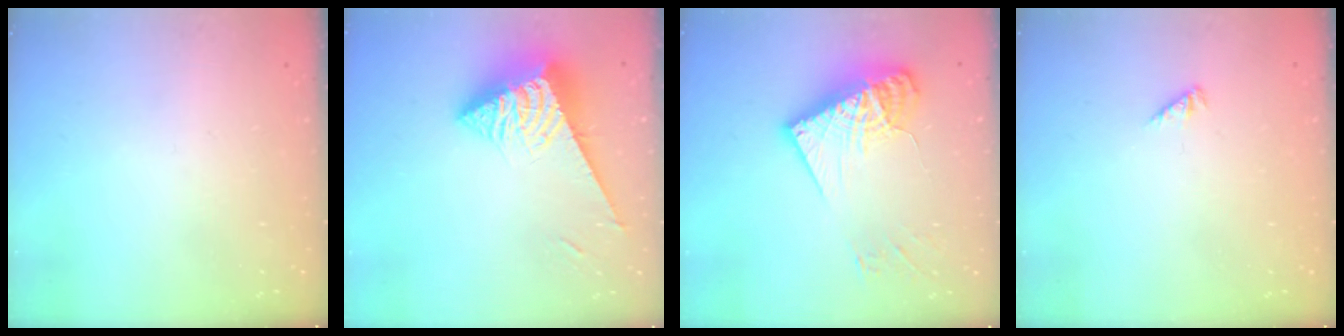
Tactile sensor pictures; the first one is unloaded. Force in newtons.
{"total": 7.2, "press": 7.1, "slide": 1.0}
{"total": 19.7, "press": 19.7, "slide": 1.6}
{"total": 1.1, "press": 1.1, "slide": 0.3}